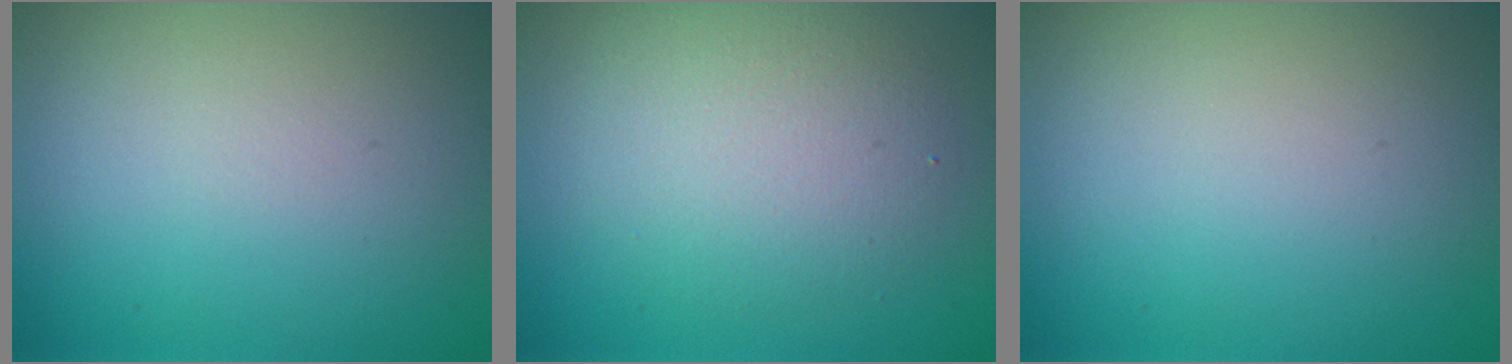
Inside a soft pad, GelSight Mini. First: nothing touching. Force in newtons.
{"total": 4.2, "press": 4.2, "slide": 0.4}
{"total": 0.0}